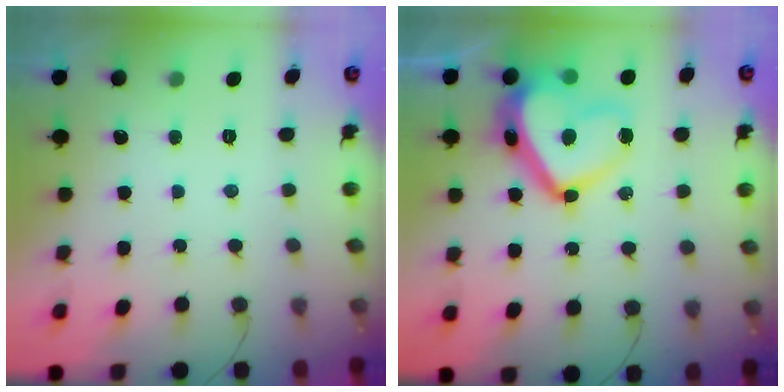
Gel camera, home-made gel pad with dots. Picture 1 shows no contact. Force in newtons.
{"total": 19.3, "press": 19.2, "slide": 1.8}